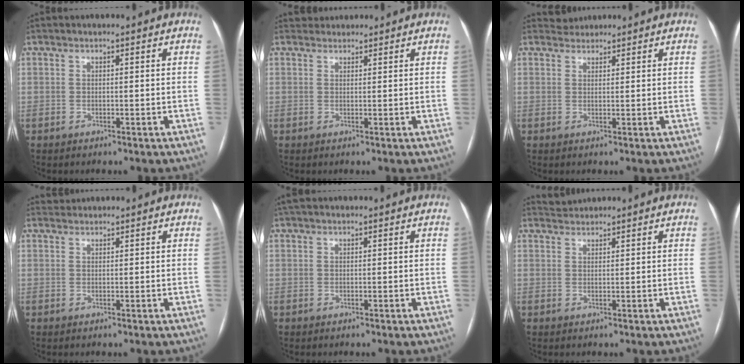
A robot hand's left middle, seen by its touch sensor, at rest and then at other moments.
{"total": 1.7, "force": [1.6, 0.6, -0.4], "torque": [0.005, 0.015, 0.026]}
{"total": 1.8, "force": [1.7, 0.5, -0.5], "torque": [0.005, 0.012, 0.029]}
{"total": 1.0, "force": [0.9, 0.1, -0.4], "torque": [-0.002, 0.011, 0.019]}
{"total": 1.7, "force": [1.3, 0.7, 0.8], "torque": [-0.017, 0.029, 0.022]}
{"total": 1.5, "force": [1.4, 0.0, -0.4], "torque": [-0.002, 0.011, 0.031]}